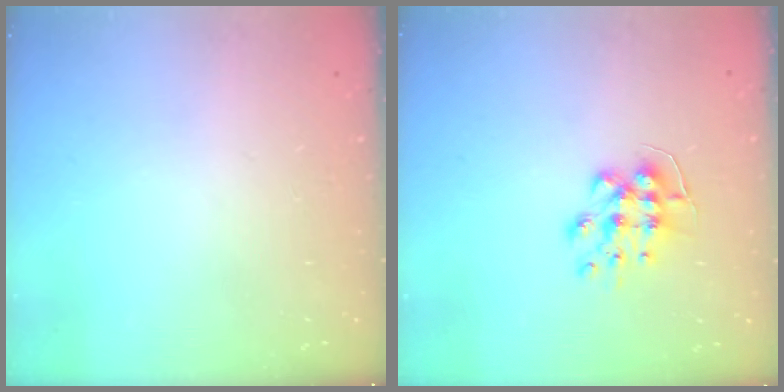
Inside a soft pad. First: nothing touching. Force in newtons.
{"total": 8.6, "press": 8.6, "slide": 0.6}